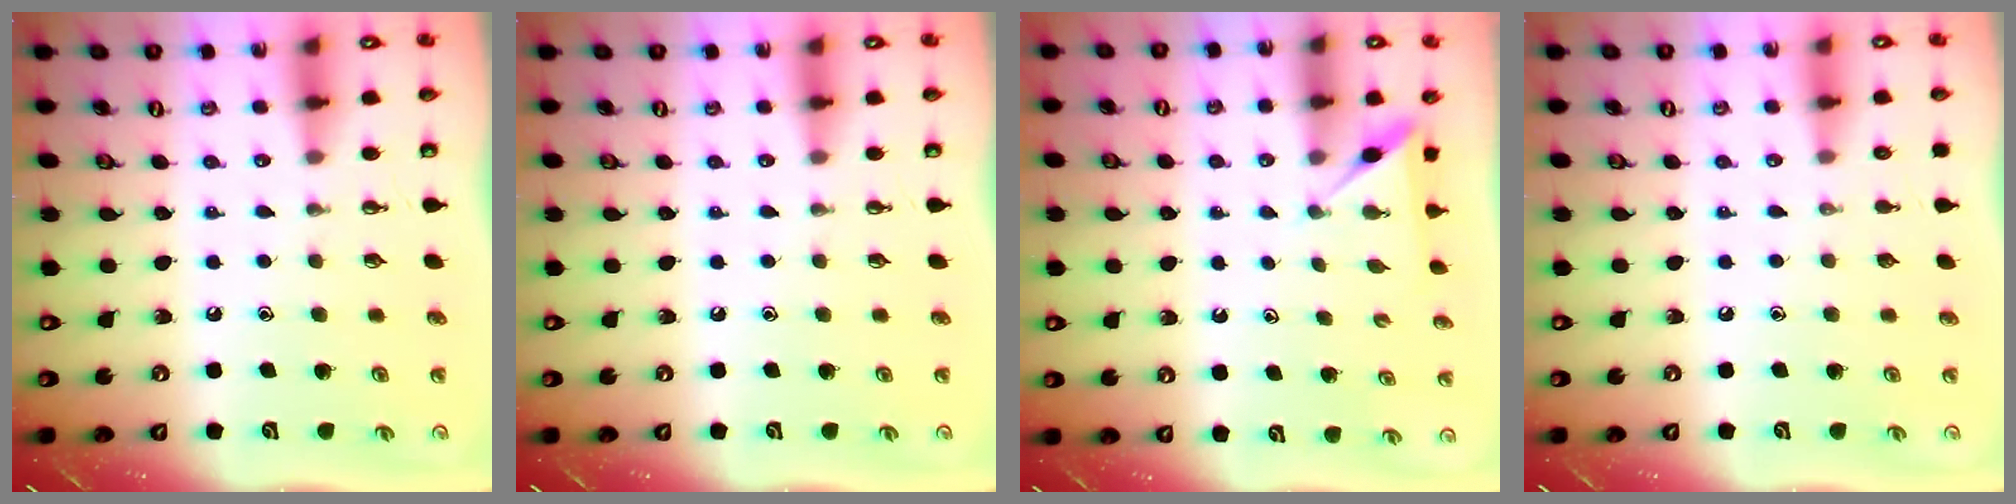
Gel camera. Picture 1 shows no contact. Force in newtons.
{"total": 0.0}
{"total": 2.5, "press": 2.5, "slide": 0.2}
{"total": 0.0}